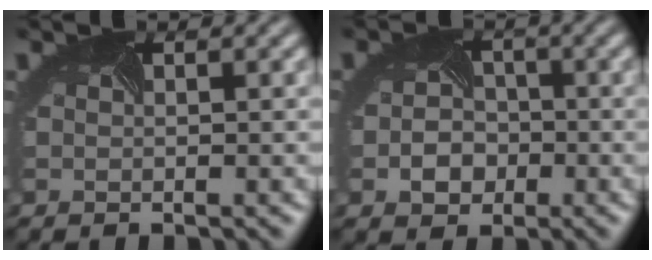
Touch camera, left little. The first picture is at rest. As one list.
[{"total": 3.4, "force": [-1.3, 2.7, 1.6], "torque": [-0.027, -0.003, -0.015]}]